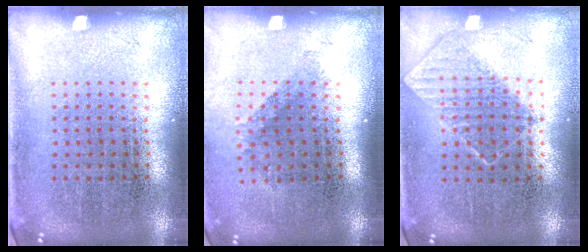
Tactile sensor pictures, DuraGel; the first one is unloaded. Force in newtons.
{"total": 1.3, "press": 0.9, "slide": 0.9}
{"total": 0.8, "press": 0.7, "slide": 0.2}